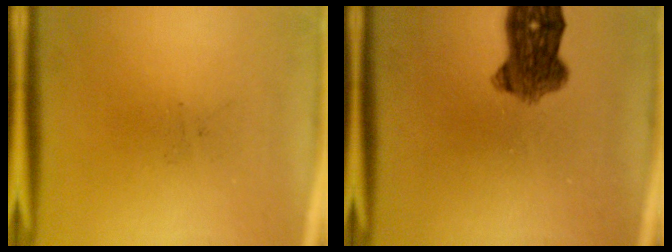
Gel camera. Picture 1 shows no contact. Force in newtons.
{"total": 7.2}